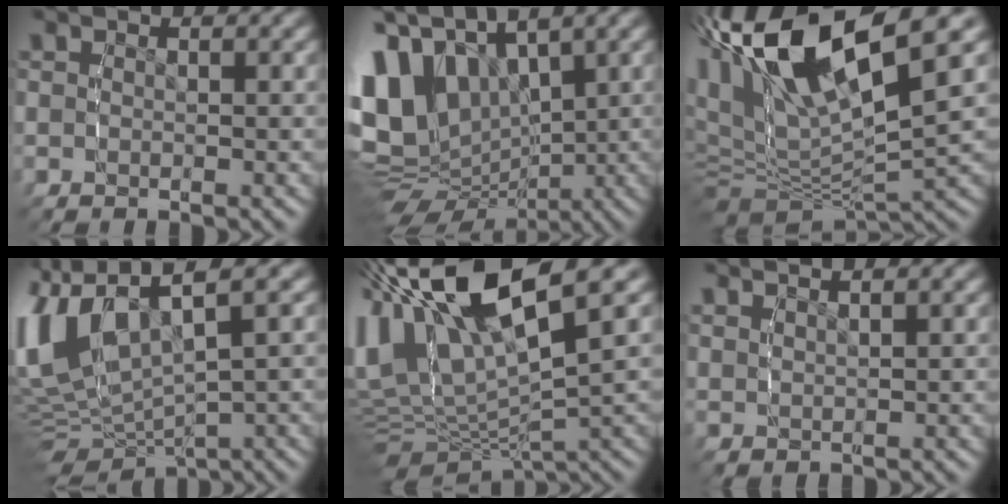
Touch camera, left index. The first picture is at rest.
{"total": 14.9, "force": [1.5, 11.8, 9.1], "torque": [-0.210, -0.028, 0.033]}
{"total": 15.0, "force": [4.7, 8.4, 11.5], "torque": [-0.239, -0.014, 0.086]}
{"total": 9.6, "force": [1.0, 6.2, 7.2], "torque": [-0.161, -0.018, 0.029]}
{"total": 13.4, "force": [3.5, 8.3, 9.9], "torque": [-0.201, -0.011, 0.063]}
{"total": 2.4, "force": [2.2, 0.1, 1.0], "torque": [-0.013, 0.003, 0.048]}